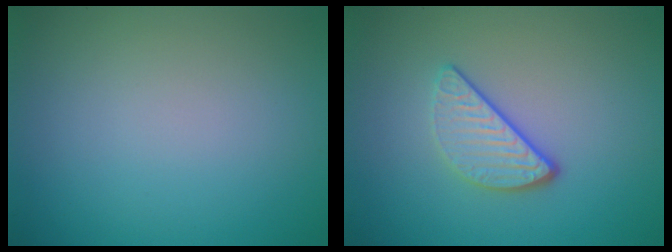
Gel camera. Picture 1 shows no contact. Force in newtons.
{"total": 3.0, "press": 2.4, "slide": 1.9}